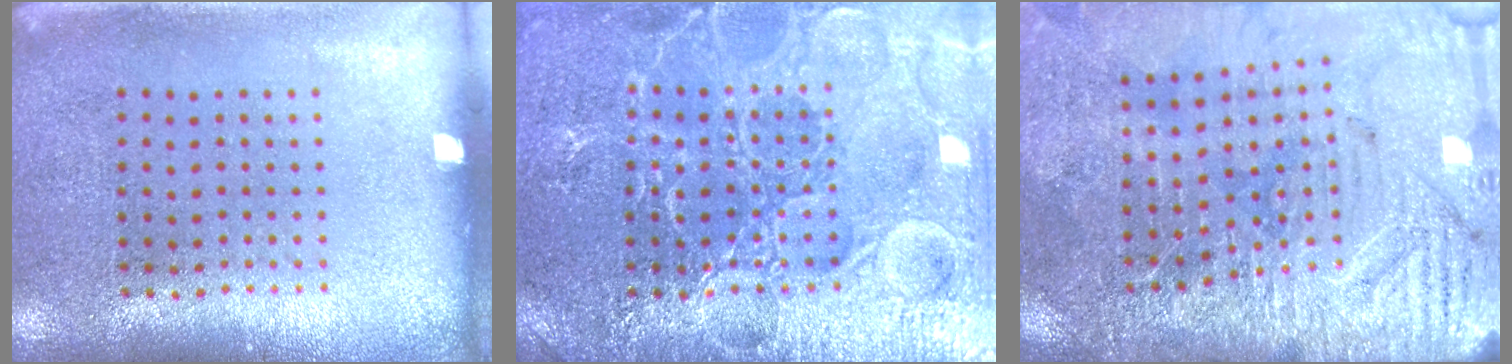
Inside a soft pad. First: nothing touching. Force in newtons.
{"total": 7.4, "press": 7.3, "slide": 1.0}
{"total": 3.6, "press": 3.6, "slide": 0.5}